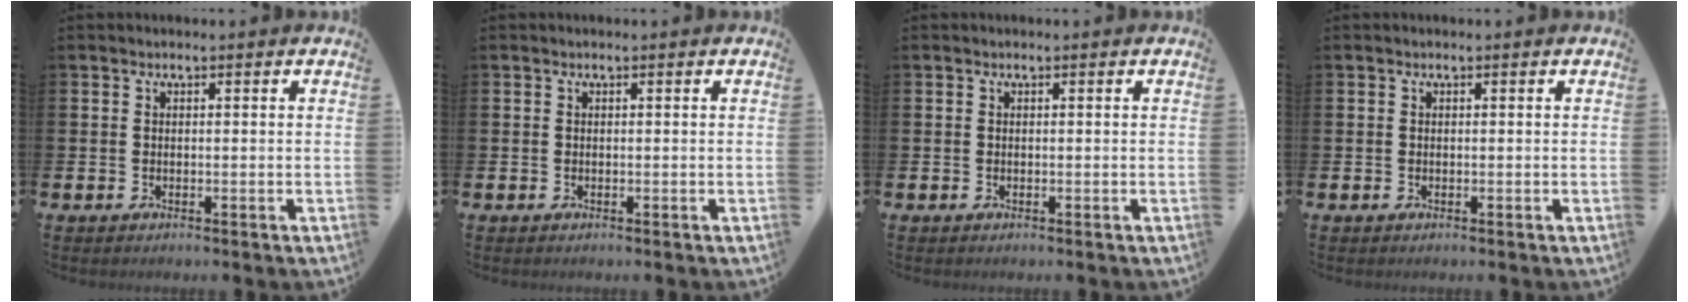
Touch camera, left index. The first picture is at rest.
{"total": 0.0}
{"total": 0.0}
{"total": 0.0}